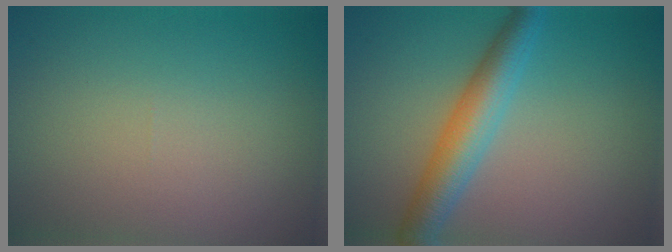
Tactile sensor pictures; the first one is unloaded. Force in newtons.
{"total": 4.9, "press": 4.9, "slide": 0.1}